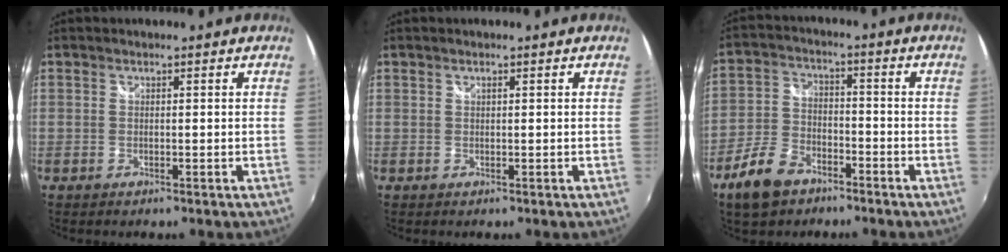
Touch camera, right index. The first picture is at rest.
{"total": 0.0}
{"total": 9.6, "force": [-6.4, 5.4, 4.8], "torque": [-0.117, 0.007, -0.120]}